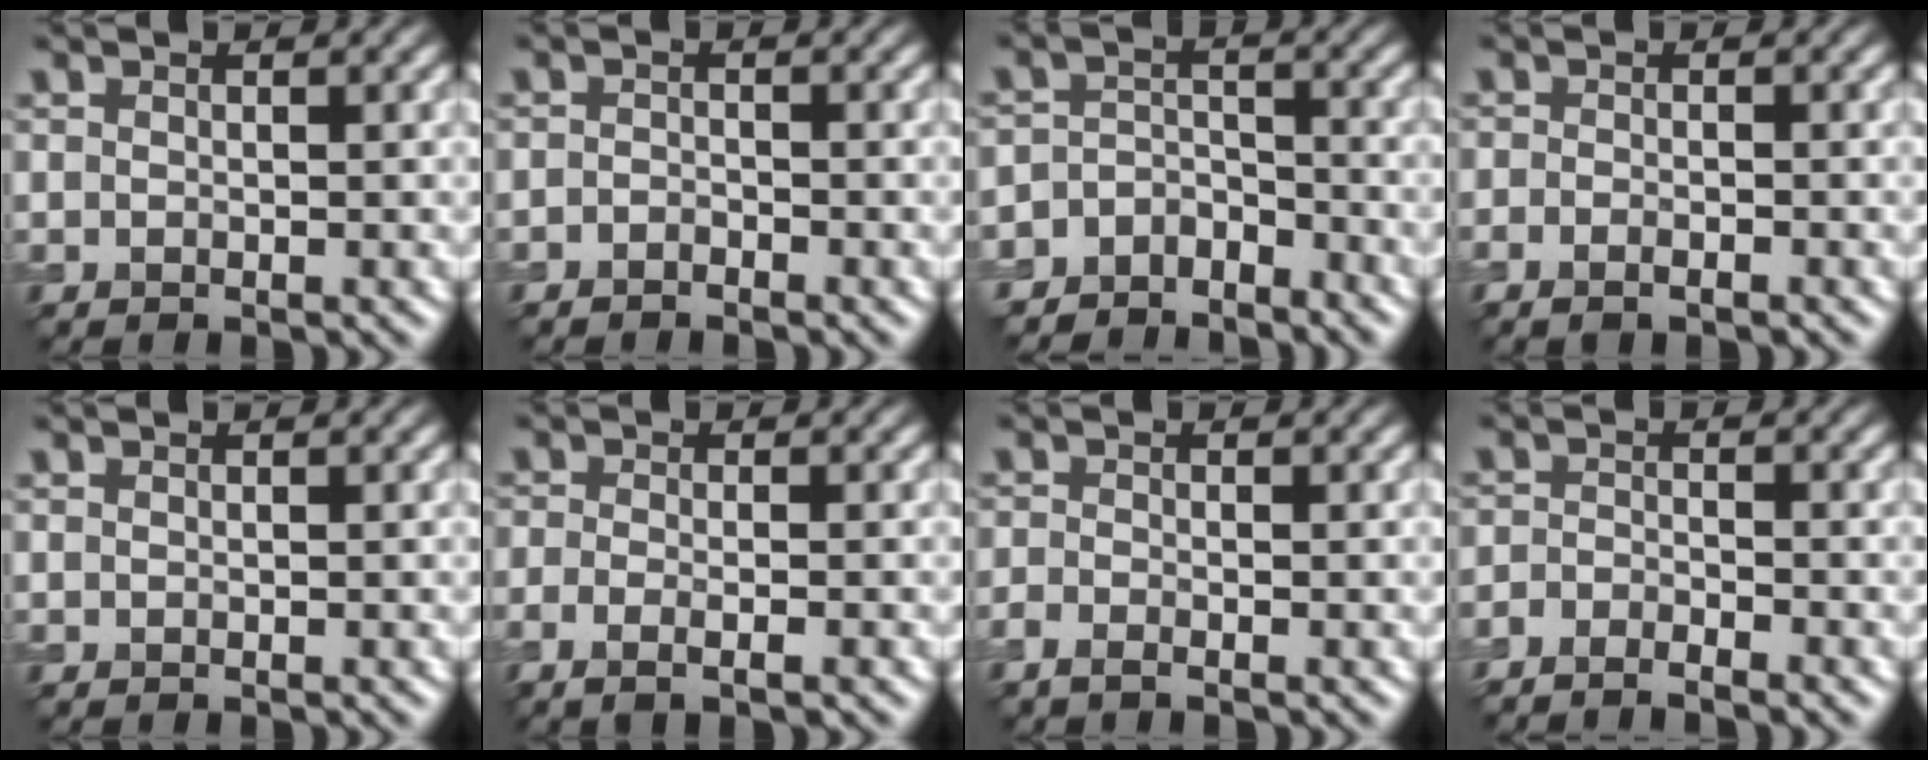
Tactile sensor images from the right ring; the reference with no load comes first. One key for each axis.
{"total": 0.9, "fx": -0.9, "fy": 0.2, "fz": -0.1, "tx": 0.003, "ty": 0.001, "tz": -0.022}
{"total": 4.4, "fx": -4.0, "fy": 1.7, "fz": -0.3, "tx": 0.010, "ty": -0.008, "tz": -0.068}
{"total": 1.5, "fx": -1.2, "fy": 0.3, "fz": 0.8, "tx": -0.019, "ty": -0.004, "tz": -0.025}
{"total": 0.0}
{"total": 2.9, "fx": -1.7, "fy": 0.7, "fz": 2.2, "tx": -0.038, "ty": -0.002, "tz": -0.024}
{"total": 1.1, "fx": -1.0, "fy": 0.1, "fz": 0.5, "tx": -0.012, "ty": -0.004, "tz": -0.024}
{"total": 2.7, "fx": -2.6, "fy": 0.1, "fz": 0.5, "tx": -0.016, "ty": -0.003, "tz": -0.055}